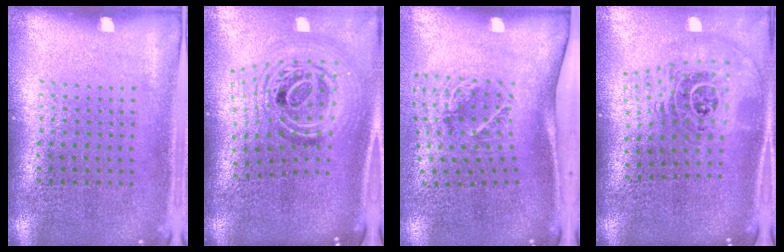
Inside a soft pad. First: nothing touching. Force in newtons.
{"total": 2.1, "press": 1.6, "slide": 1.4}
{"total": 2.1, "press": 1.3, "slide": 1.7}
{"total": 2.0, "press": 1.5, "slide": 1.4}